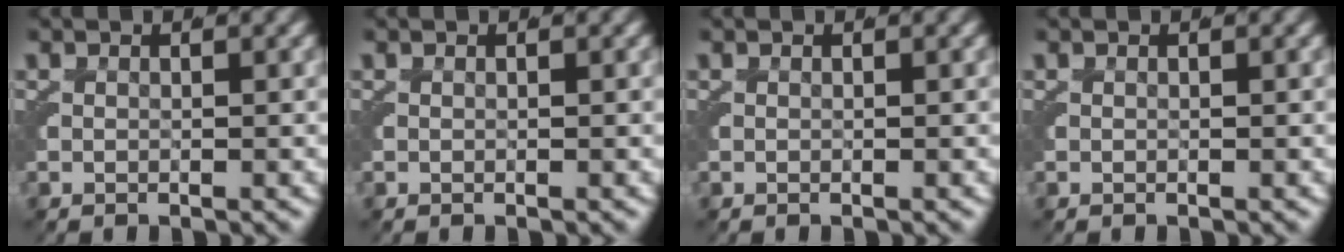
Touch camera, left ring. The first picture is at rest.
{"total": 0.0}
{"total": 0.0}
{"total": 0.0}